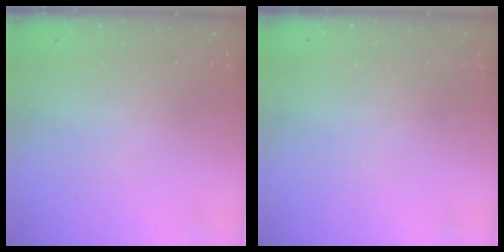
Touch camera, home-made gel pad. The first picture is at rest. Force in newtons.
{"total": 0.0}